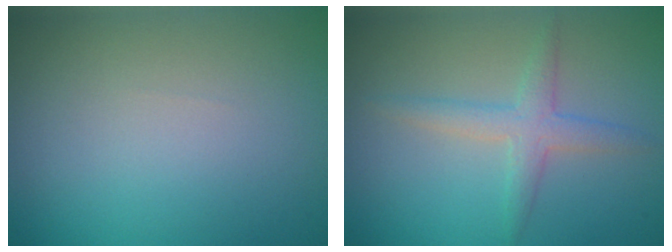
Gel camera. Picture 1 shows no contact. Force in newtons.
{"total": 2.5, "press": 2.5, "slide": 0.1}